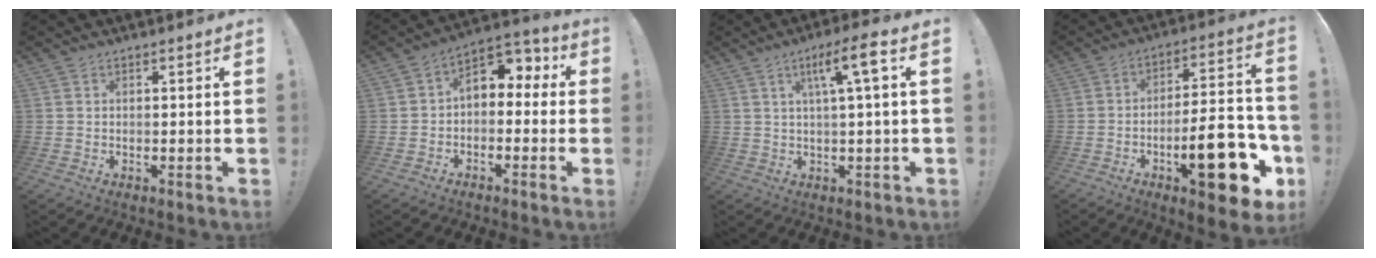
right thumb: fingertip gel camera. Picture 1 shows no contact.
{"total": 6.5, "force": [0.4, 5.0, 4.2], "torque": [-0.048, -0.005, 0.011]}
{"total": 8.6, "force": [2.7, 0.7, 8.1], "torque": [-0.130, -0.006, 0.035]}
{"total": 20.6, "force": [-8.2, 6.7, 17.7], "torque": [-0.236, 0.047, -0.119]}